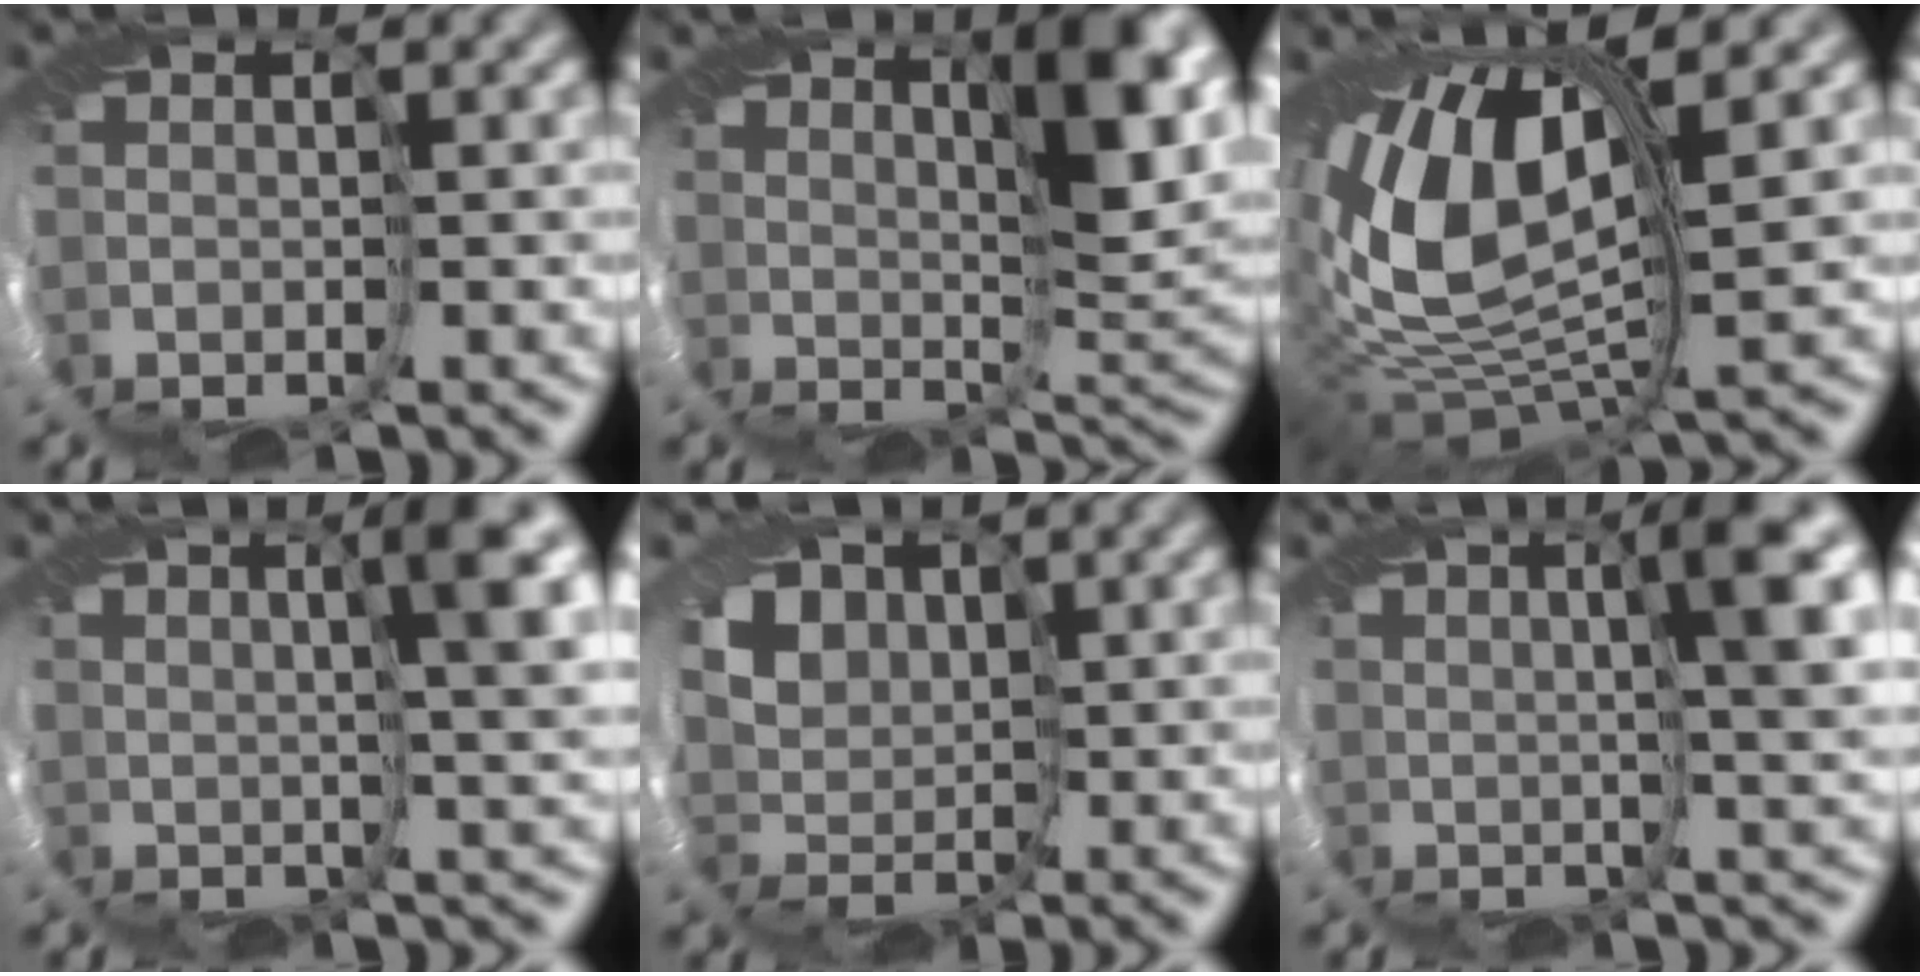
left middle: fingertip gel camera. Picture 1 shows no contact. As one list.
[{"total": 7.6, "force": [3.3, 2.3, 6.5], "torque": [-0.099, 0.003, 0.054]}, {"total": 11.7, "force": [3.1, 5.2, 10.0], "torque": [-0.221, 0.020, 0.045]}, {"total": 6.5, "force": [2.5, 0.8, 6.0], "torque": [-0.077, 0.012, 0.039]}, {"total": 5.8, "force": [3.2, 4.1, 2.5], "torque": [-0.051, 0.002, 0.045]}, {"total": 6.9, "force": [2.4, 0.8, 6.5], "torque": [-0.088, 0.012, 0.038]}]